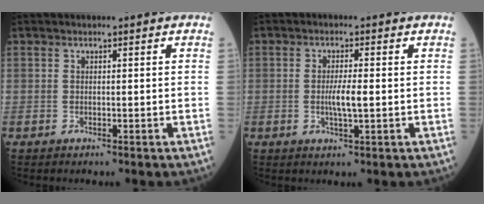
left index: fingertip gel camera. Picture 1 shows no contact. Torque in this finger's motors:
{"motor_torque": [0.67, 0.09, 0.10, 0.04]}